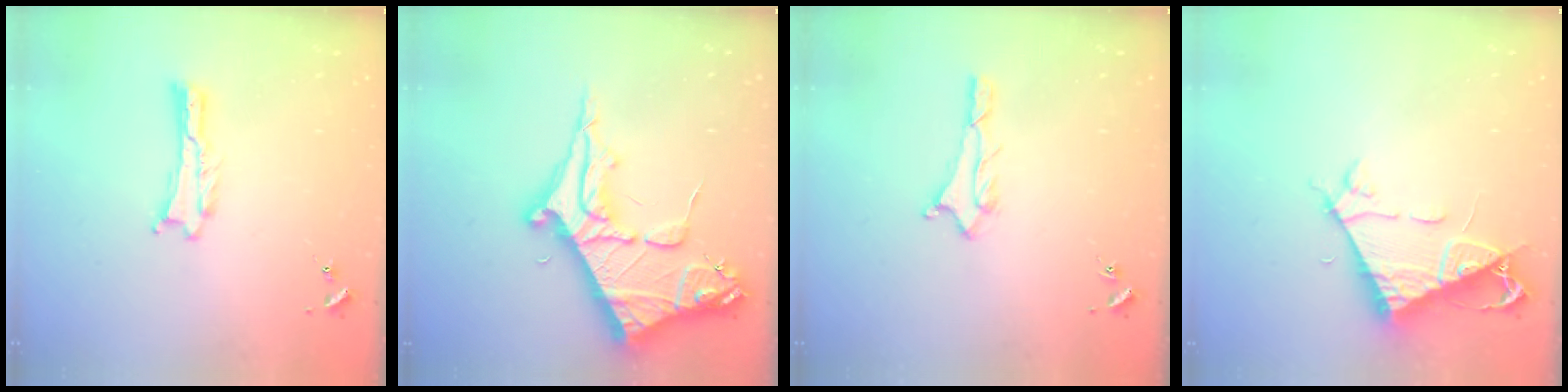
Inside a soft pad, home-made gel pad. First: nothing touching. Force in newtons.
{"total": 10.6, "press": 10.6, "slide": 1.2}
{"total": 2.0, "press": 2.0, "slide": 0.2}
{"total": 7.2, "press": 7.2, "slide": 0.9}